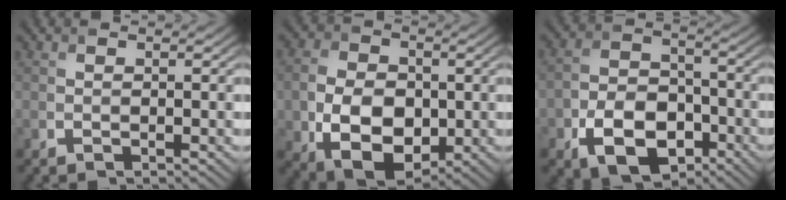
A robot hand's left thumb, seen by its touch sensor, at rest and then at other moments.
{"total": 10.3, "force": [-2.0, 7.0, 7.2], "torque": [-0.160, -0.013, -0.037]}
{"total": 9.6, "force": [-4.9, 6.3, 5.4], "torque": [-0.108, -0.013, -0.095]}